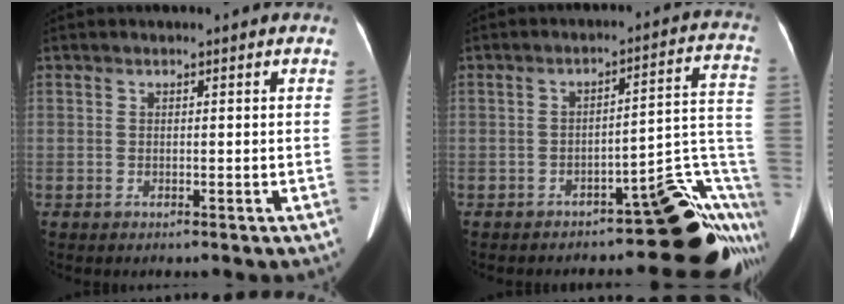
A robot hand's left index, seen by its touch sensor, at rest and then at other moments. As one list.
[{"total": 17.6, "force": [-11.3, 4.3, 12.8], "torque": [-0.040, 0.054, -0.131]}]